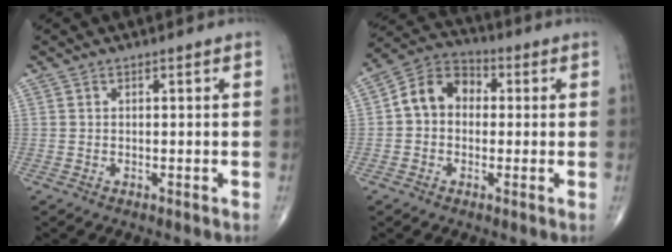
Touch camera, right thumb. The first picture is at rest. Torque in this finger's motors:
{"motor_torque": [0.07, 0.07, 0.54, 0.24, 0.07]}